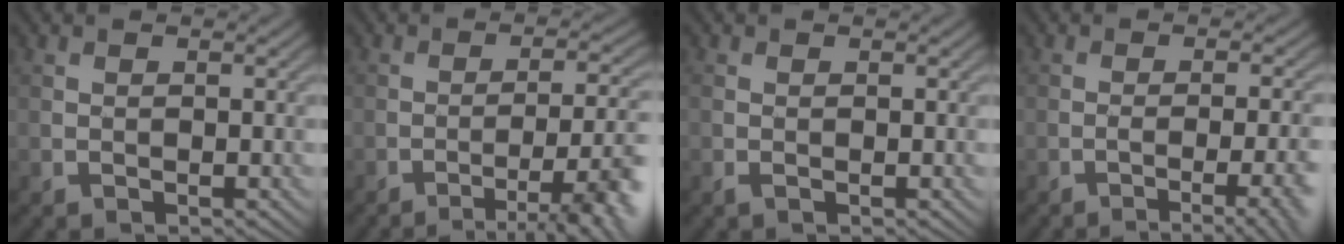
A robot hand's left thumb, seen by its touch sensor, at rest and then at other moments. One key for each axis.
{"total": 8.3, "fx": -4.4, "fy": 1.5, "fz": 6.8, "tx": -0.097, "ty": 0.004, "tz": -0.066}
{"total": 0.8, "fx": -0.3, "fy": 0.5, "fz": 0.6, "tx": -0.017, "ty": -0.006, "tz": -0.005}
{"total": 6.9, "fx": -3.2, "fy": 1.8, "fz": 5.9, "tx": -0.063, "ty": -0.003, "tz": -0.041}